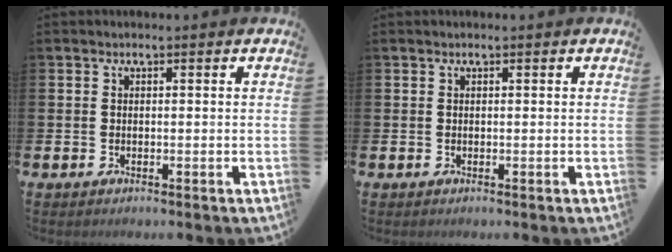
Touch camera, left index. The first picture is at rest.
{"total": 0.0}